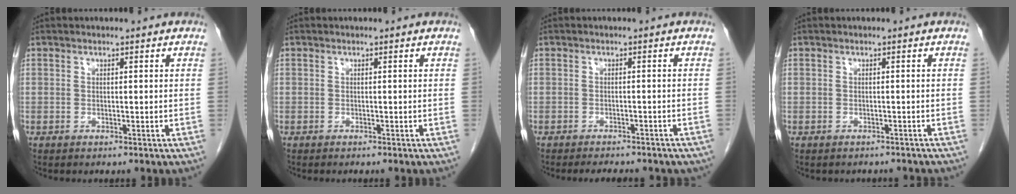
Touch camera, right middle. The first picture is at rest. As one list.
[{"total": 0.6, "force": [-0.6, 0.0, 0.3], "torque": [-0.002, 0.000, -0.010]}, {"total": 8.1, "force": [-7.0, 2.4, 3.2], "torque": [-0.039, 0.001, -0.077]}, {"total": 3.7, "force": [-3.3, 1.4, 0.9], "torque": [-0.013, 0.000, -0.037]}]